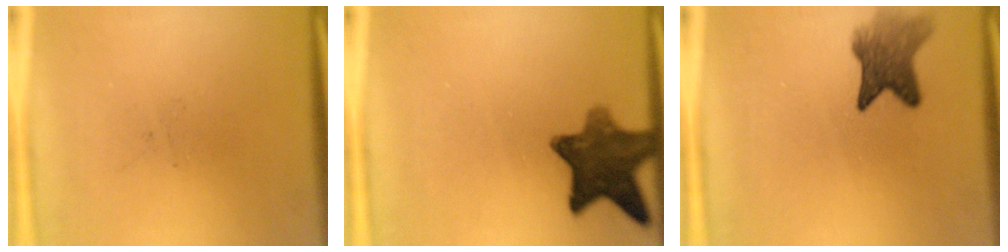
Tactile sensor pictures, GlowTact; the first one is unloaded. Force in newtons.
{"total": 10.1}
{"total": 5.6}